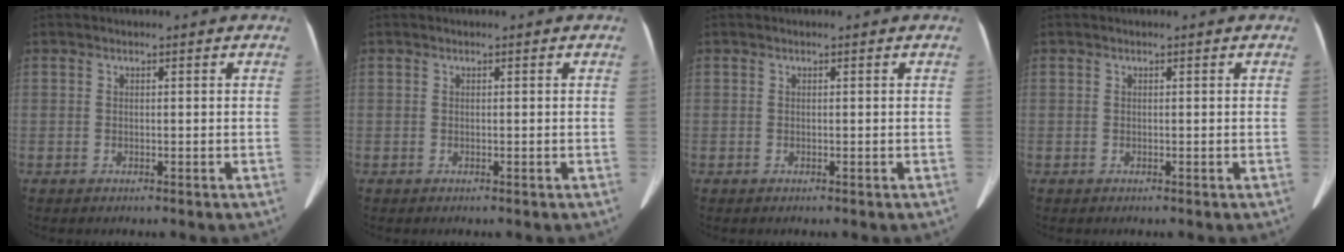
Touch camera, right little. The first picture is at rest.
{"total": 0.0}
{"total": 0.0}
{"total": 0.0}